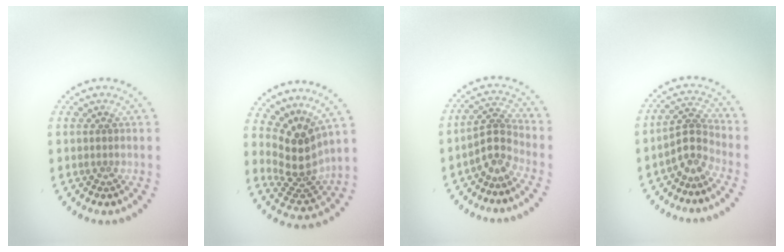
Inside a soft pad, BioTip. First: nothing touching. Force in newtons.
{"total": 4.0, "press": 2.8, "slide": 2.8}
{"total": 2.7, "press": 1.9, "slide": 1.9}
{"total": 2.7, "press": 1.9, "slide": 1.9}